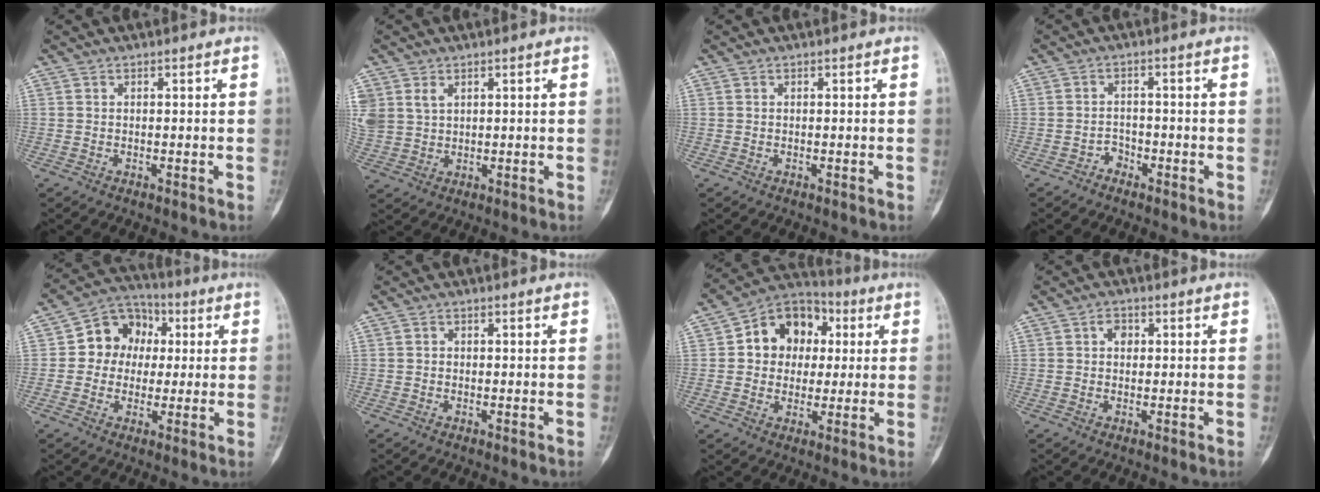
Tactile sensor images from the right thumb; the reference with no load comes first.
{"total": 7.0, "force": [2.9, 5.2, 3.7], "torque": [-0.088, 0.002, 0.072]}
{"total": 0.0}
{"total": 2.1, "force": [-1.5, 1.4, 0.3], "torque": [0.002, 0.012, -0.031]}
{"total": 10.5, "force": [1.1, 9.0, 5.2], "torque": [-0.040, 0.019, 0.005]}
{"total": 0.8, "force": [-0.3, 0.8, 0.0], "torque": [0.010, 0.004, -0.009]}
{"total": 13.0, "force": [2.2, 10.7, 7.1], "torque": [-0.058, 0.016, 0.025]}
{"total": 2.3, "force": [0.4, 1.8, 1.4], "torque": [-0.009, 0.004, 0.002]}